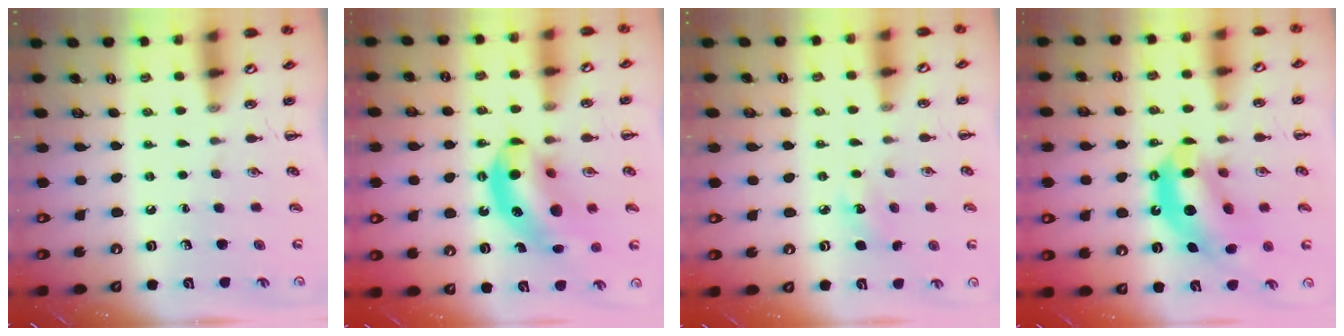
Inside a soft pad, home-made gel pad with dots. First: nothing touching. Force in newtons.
{"total": 14.2, "press": 13.7, "slide": 3.6}
{"total": 5.1, "press": 4.9, "slide": 1.3}
{"total": 13.8, "press": 13.3, "slide": 3.7}